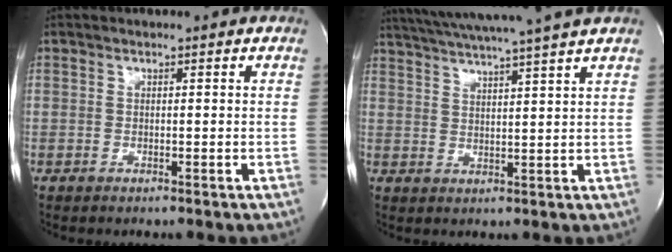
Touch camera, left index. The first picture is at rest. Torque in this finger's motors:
{"motor_torque": [1.01, -1.12, 0.23, 0.21]}